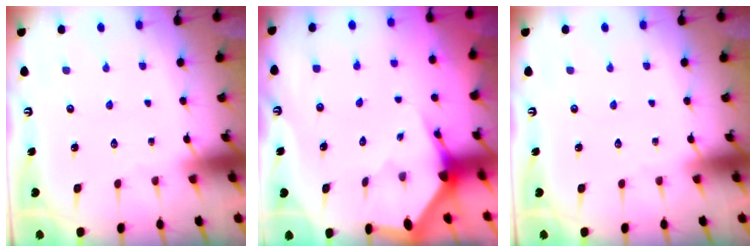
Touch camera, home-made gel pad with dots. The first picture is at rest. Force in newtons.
{"total": 3.1, "press": 3.1, "slide": 0.2}
{"total": 0.0}